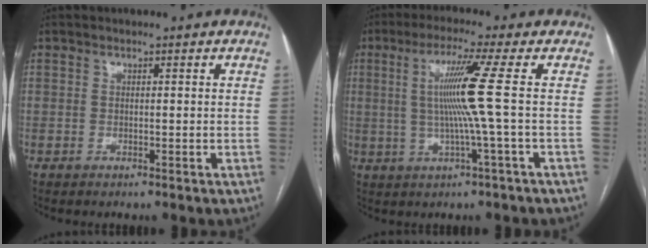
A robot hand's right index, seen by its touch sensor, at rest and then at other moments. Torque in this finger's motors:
{"motor_torque": [0.99, 0.36, 0.30, 0.10]}